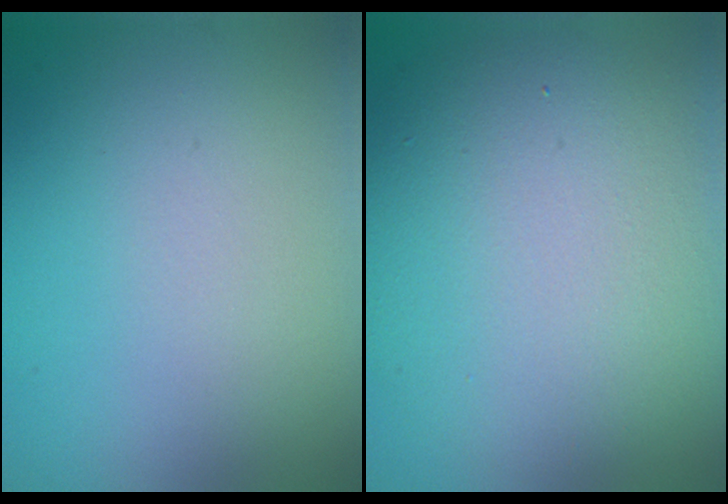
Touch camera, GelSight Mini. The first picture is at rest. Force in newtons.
{"total": 10.3, "press": 10.3, "slide": 0.4}